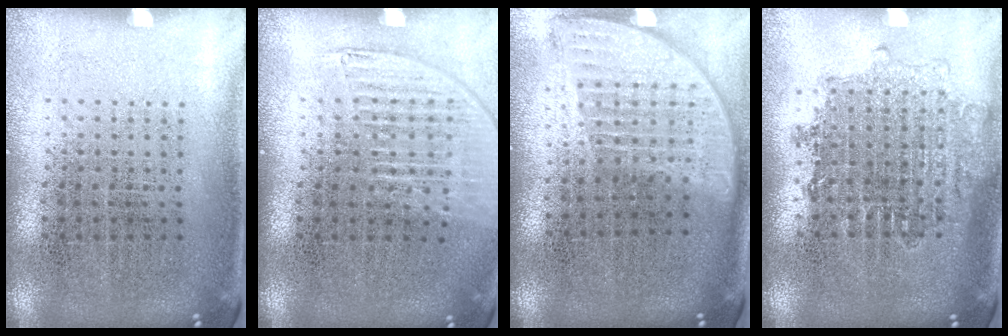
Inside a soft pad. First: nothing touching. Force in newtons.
{"total": 1.5, "press": 1.3, "slide": 0.7}
{"total": 1.9, "press": 1.5, "slide": 1.1}
{"total": 1.6, "press": 1.3, "slide": 0.9}